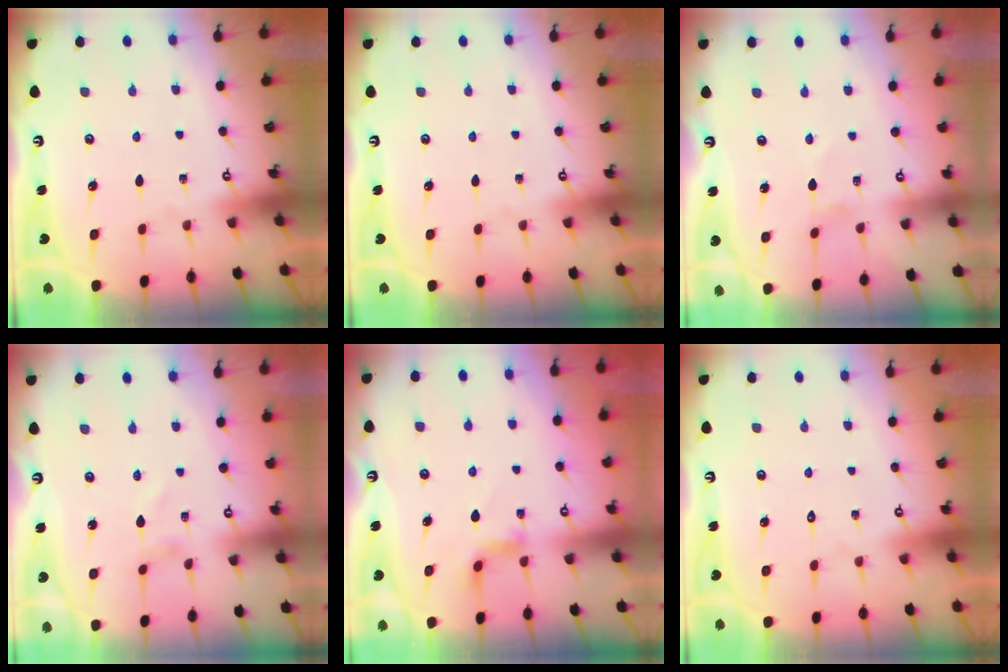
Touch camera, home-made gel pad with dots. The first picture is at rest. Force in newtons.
{"total": 0.0}
{"total": 0.0}
{"total": 1.4, "press": 1.4, "slide": 0.1}
{"total": 2.9, "press": 2.9, "slide": 0.4}
{"total": 1.7, "press": 1.7, "slide": 0.1}